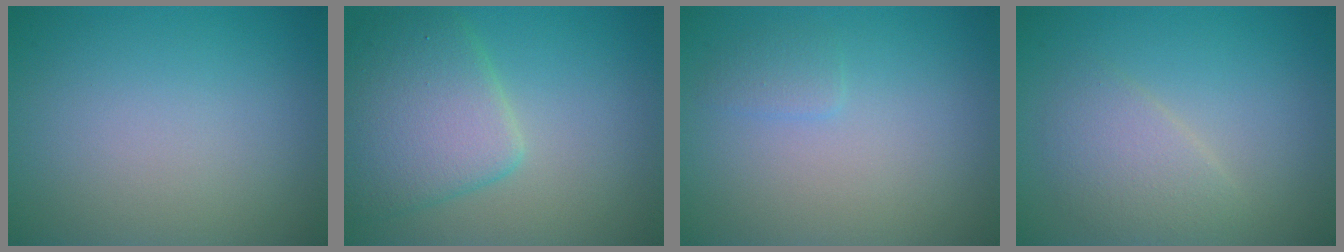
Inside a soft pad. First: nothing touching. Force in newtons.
{"total": 5.9, "press": 5.9, "slide": 0.2}
{"total": 1.0, "press": 1.0, "slide": 0.0}
{"total": 2.6, "press": 2.5, "slide": 0.2}